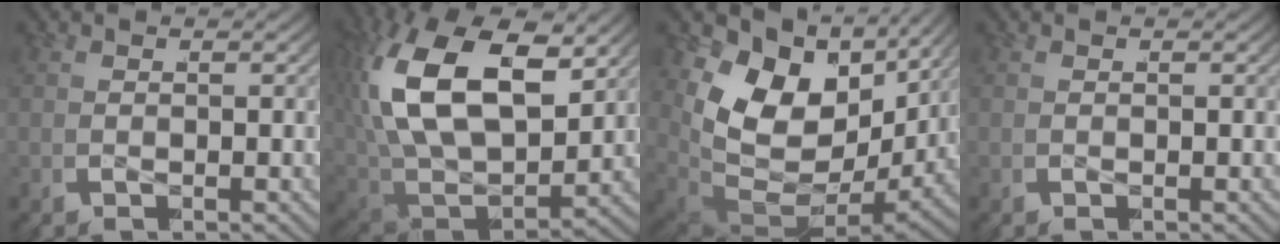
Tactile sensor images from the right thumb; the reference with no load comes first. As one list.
[{"total": 15.3, "force": [1.2, 10.6, 10.9], "torque": [-0.270, -0.049, 0.041]}, {"total": 16.3, "force": [1.1, 11.7, 11.3], "torque": [-0.249, -0.047, 0.037]}, {"total": 0.0}]